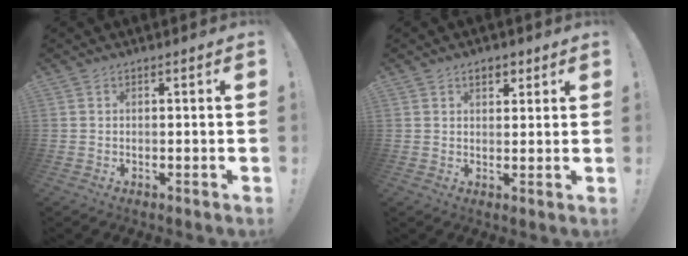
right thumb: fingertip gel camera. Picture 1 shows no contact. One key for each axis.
{"total": 4.0, "fx": 2.2, "fy": 2.5, "fz": 2.1, "tx": -0.019, "ty": -0.003, "tz": 0.035}